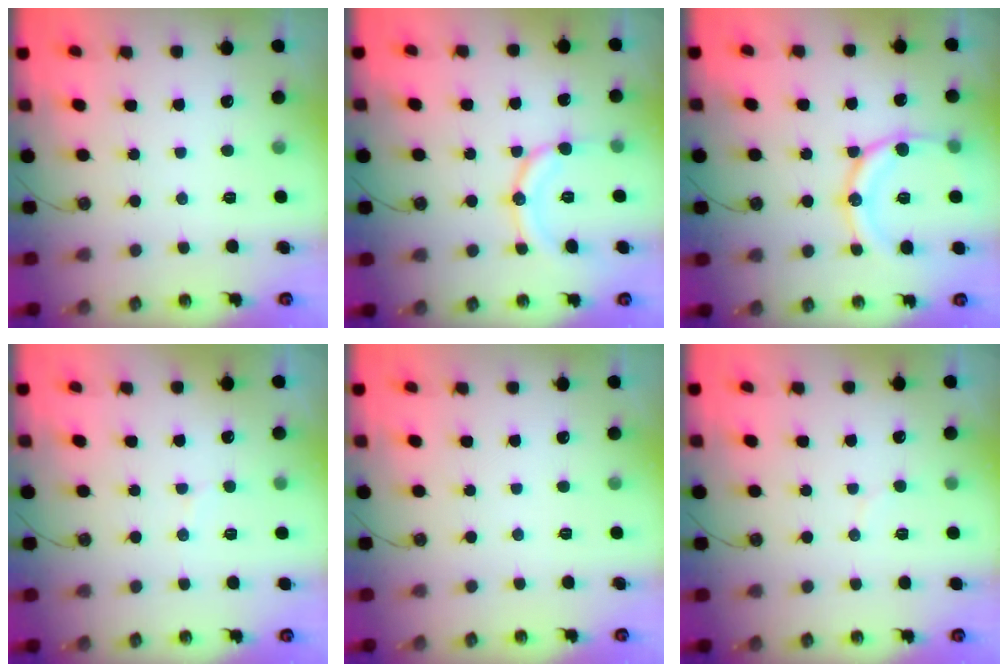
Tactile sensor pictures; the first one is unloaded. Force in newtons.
{"total": 11.4, "press": 11.3, "slide": 1.0}
{"total": 17.0, "press": 16.7, "slide": 3.2}
{"total": 4.0, "press": 3.9, "slide": 1.0}
{"total": 0.0}
{"total": 2.7, "press": 2.7, "slide": 0.2}